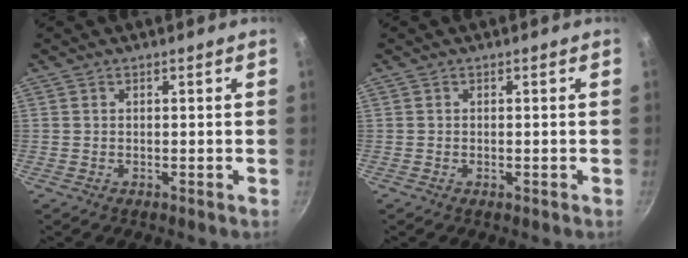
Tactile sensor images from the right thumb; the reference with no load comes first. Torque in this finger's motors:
{"motor_torque": [-0.53, -0.21, -0.24, 0.06, 0.00]}